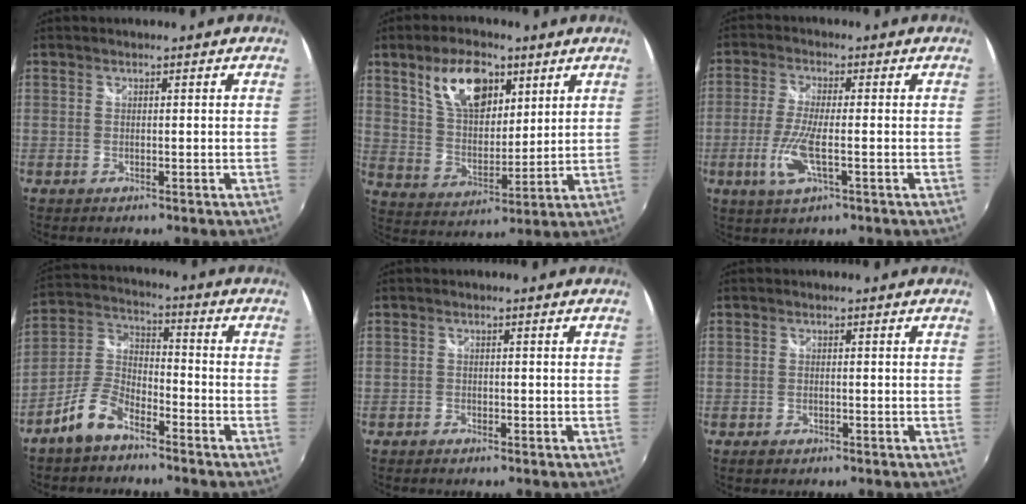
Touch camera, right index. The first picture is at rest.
{"total": 12.9, "force": [6.7, 6.7, 8.7], "torque": [-0.152, 0.014, 0.129]}
{"total": 7.8, "force": [-2.4, 1.8, 7.2], "torque": [-0.156, -0.010, -0.049]}
{"total": 8.8, "force": [-6.0, 3.9, 5.0], "torque": [-0.122, 0.015, -0.121]}
{"total": 1.2, "force": [-1.0, 0.7, 0.2], "torque": [-0.008, -0.001, -0.019]}
{"total": 1.3, "force": [-0.8, 0.7, 0.8], "torque": [-0.016, -0.002, -0.013]}